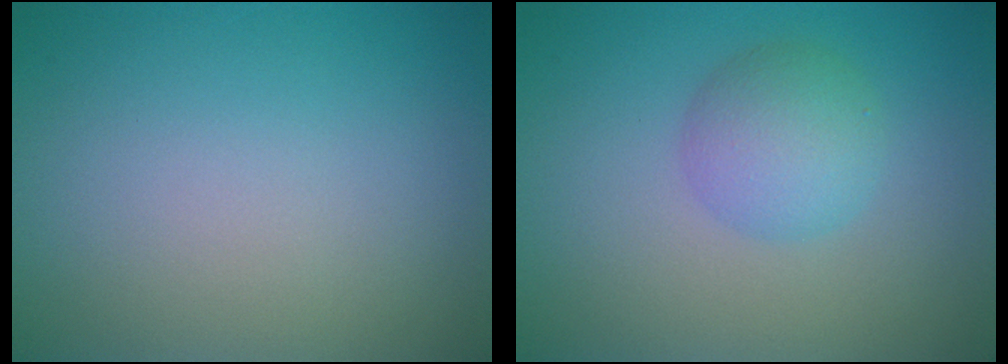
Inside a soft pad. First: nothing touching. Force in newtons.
{"total": 3.4, "press": 3.4, "slide": 0.1}